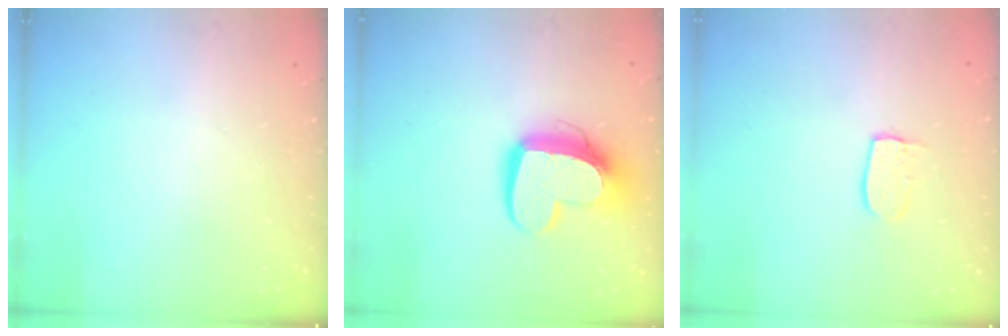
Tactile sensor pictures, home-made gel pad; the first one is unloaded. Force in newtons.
{"total": 14.1, "press": 14.0, "slide": 1.2}
{"total": 5.8, "press": 5.8, "slide": 0.4}